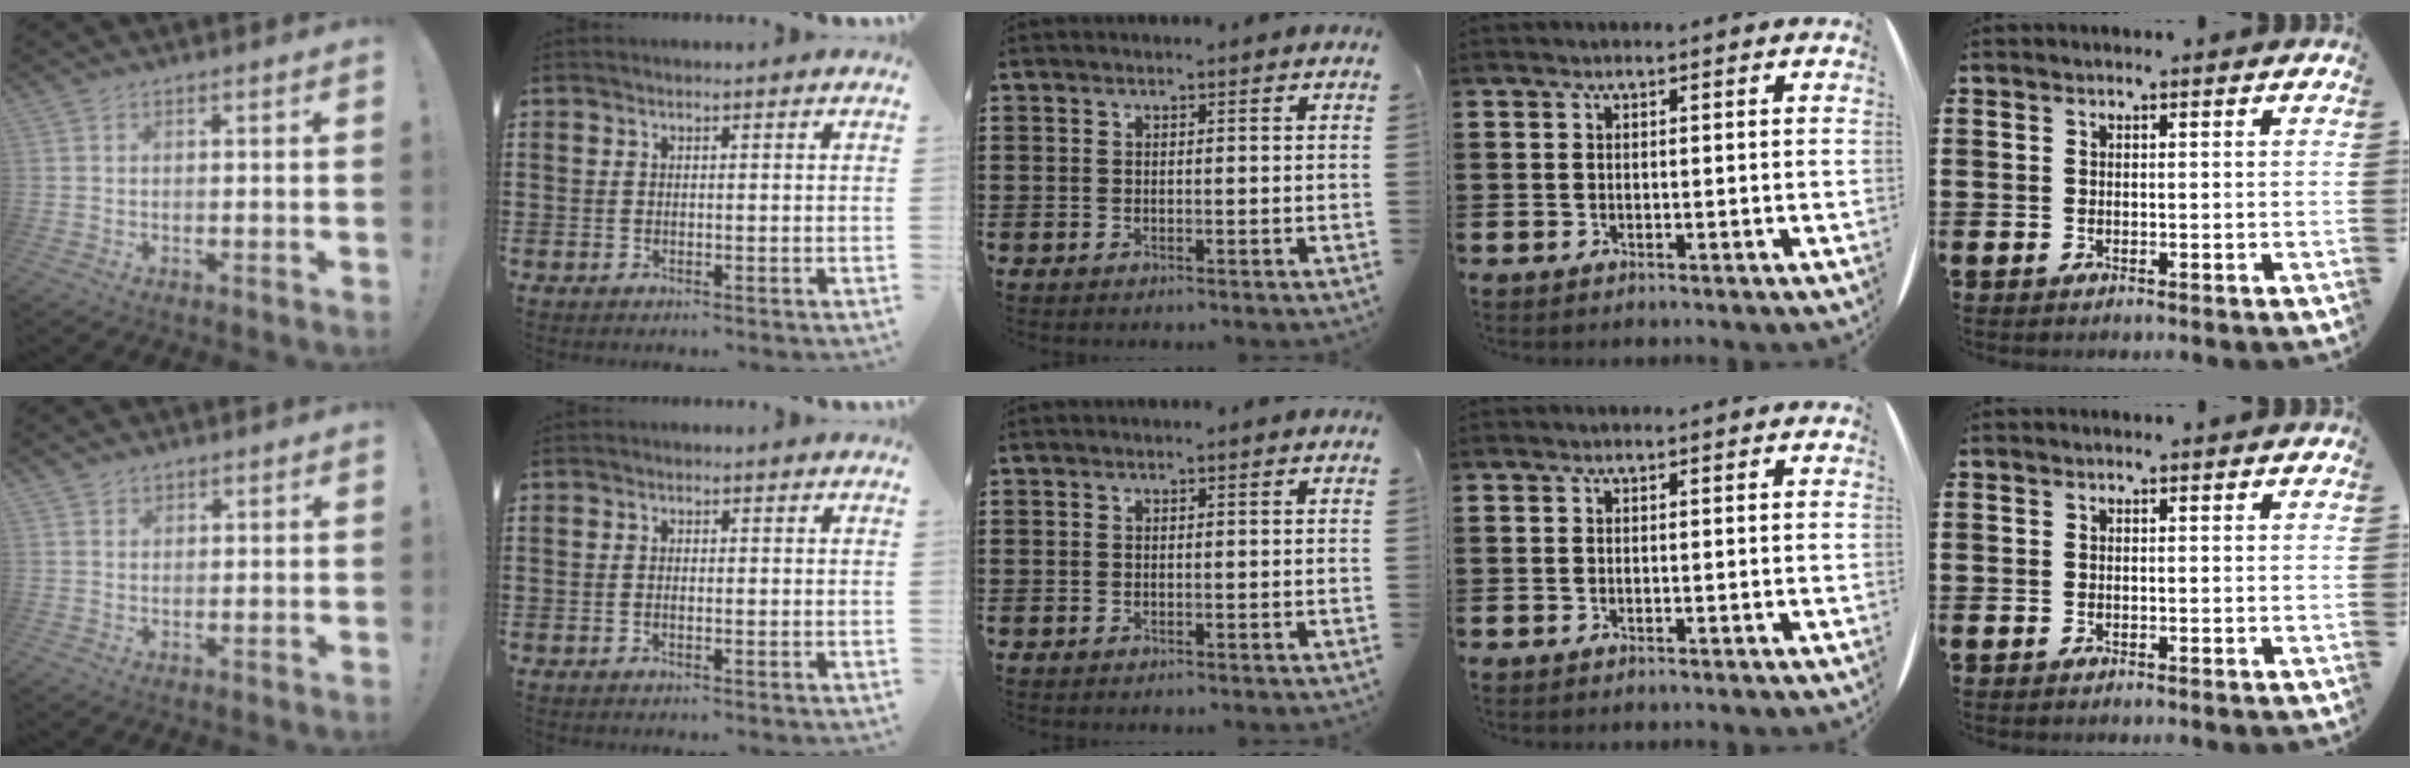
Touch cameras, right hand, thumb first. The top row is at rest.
{"thumb": {"total": 1.5, "force": [1.2, 0.9, 0.1], "torque": [0.005, -0.008, 0.020]}, "index": {"total": 0.6, "force": [-0.3, 0.2, 0.5], "torque": [-0.011, -0.004, -0.004]}}